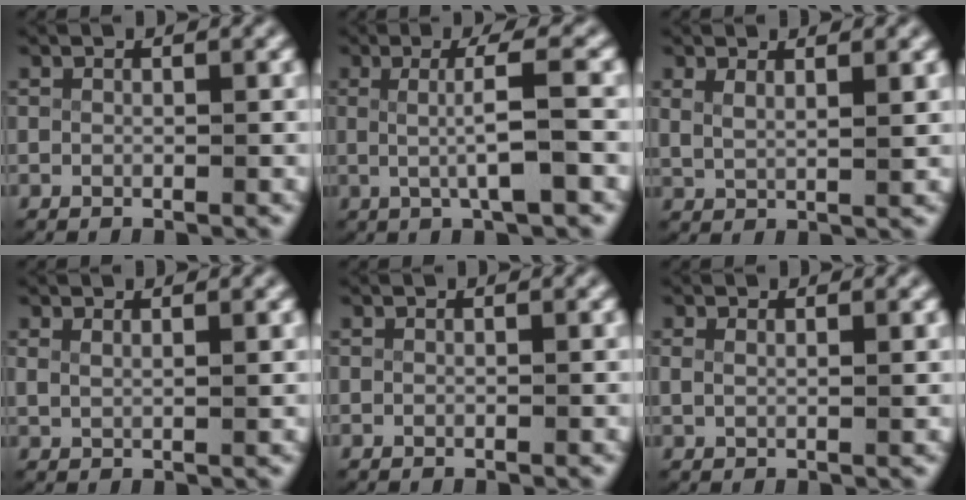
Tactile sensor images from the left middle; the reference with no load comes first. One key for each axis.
{"total": 3.9, "fx": 0.0, "fy": 0.1, "fz": 3.9, "tx": -0.064, "ty": 0.001, "tz": 0.000}
{"total": 2.0, "fx": 1.5, "fy": 0.6, "fz": 1.2, "tx": -0.030, "ty": -0.008, "tz": 0.035}
{"total": 1.2, "fx": 1.0, "fy": 0.0, "fz": 0.6, "tx": -0.014, "ty": -0.007, "tz": 0.027}
{"total": 0.0}
{"total": 1.0, "fx": 0.6, "fy": 0.2, "fz": 0.8, "tx": -0.020, "ty": -0.007, "tz": 0.018}